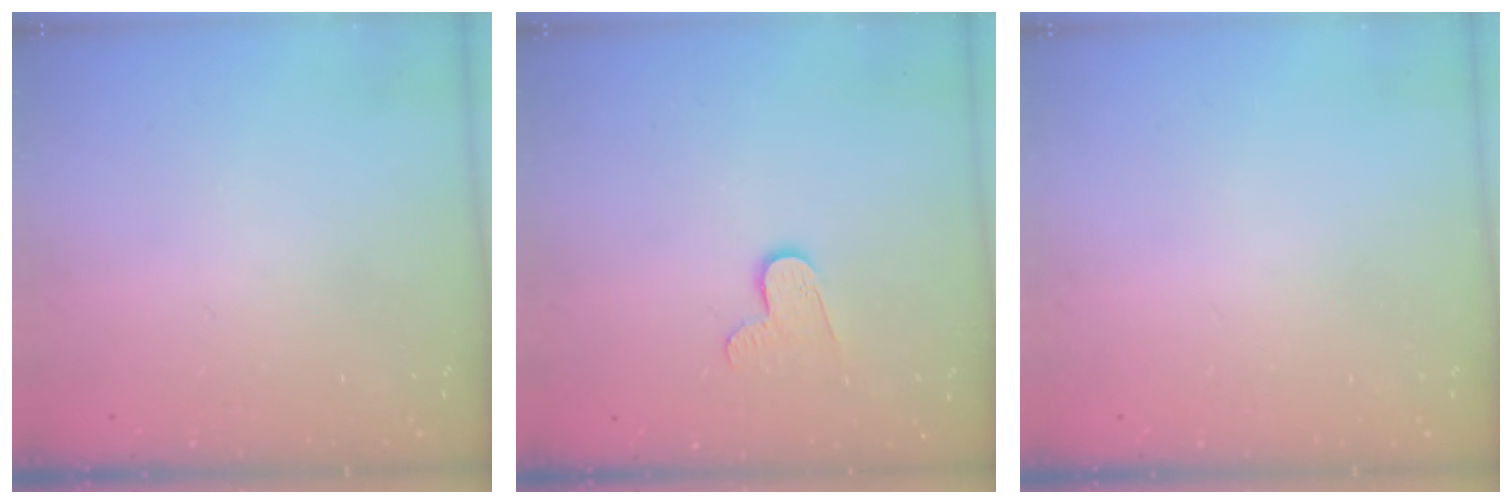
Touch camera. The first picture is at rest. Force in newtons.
{"total": 5.9, "press": 5.9, "slide": 0.4}
{"total": 0.0}